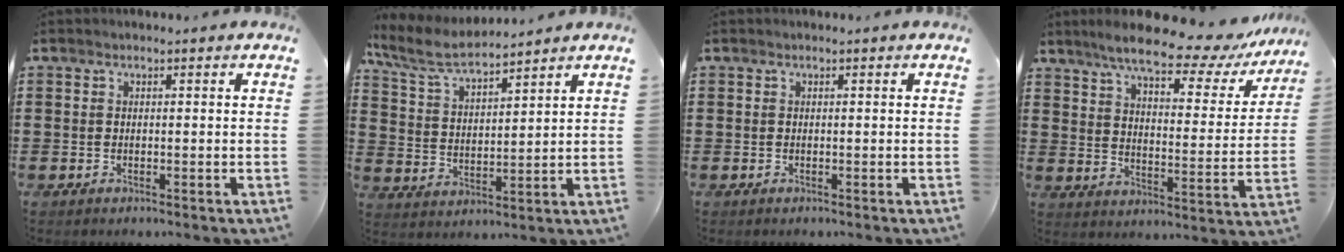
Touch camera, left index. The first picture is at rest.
{"total": 6.4, "force": [5.6, 1.0, 2.9], "torque": [-0.079, -0.023, 0.097]}
{"total": 0.0}
{"total": 10.4, "force": [8.7, 1.2, 5.5], "torque": [-0.116, -0.047, 0.143]}